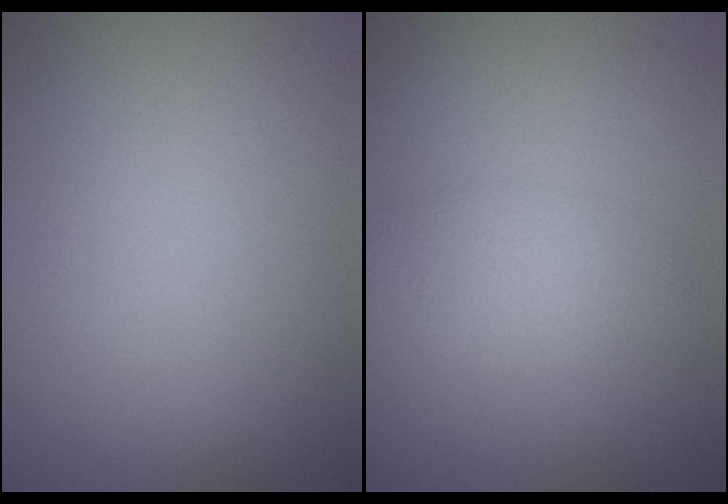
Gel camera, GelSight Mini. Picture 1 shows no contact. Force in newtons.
{"total": 2.7, "press": 2.7, "slide": 0.1}